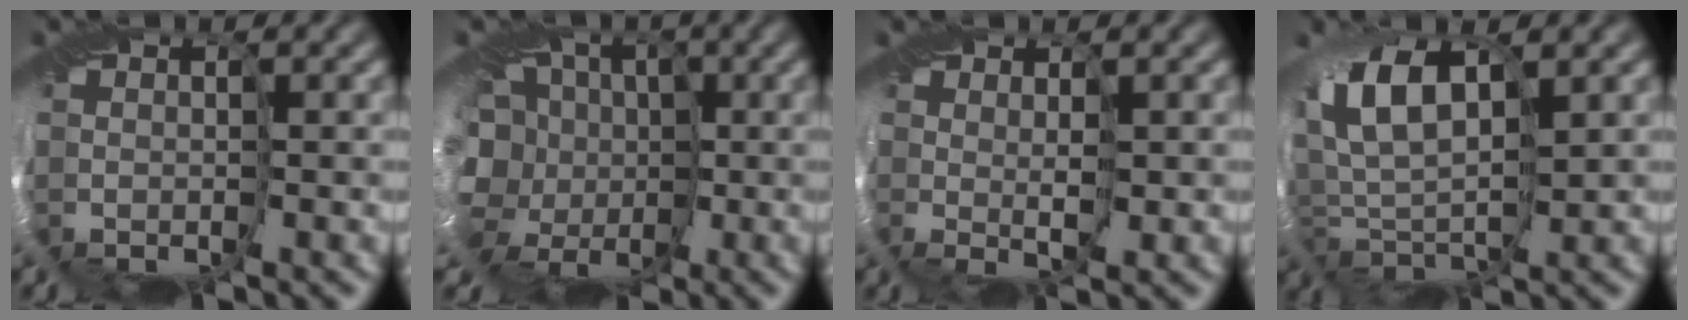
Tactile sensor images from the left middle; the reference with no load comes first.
{"total": 12.1, "force": [-2.4, 10.0, 6.5], "torque": [-0.094, -0.004, -0.062]}
{"total": 1.2, "force": [0.9, -0.8, -0.1], "torque": [-0.001, -0.001, 0.019]}
{"total": 7.1, "force": [1.2, 3.6, 5.9], "torque": [-0.120, 0.001, 0.014]}